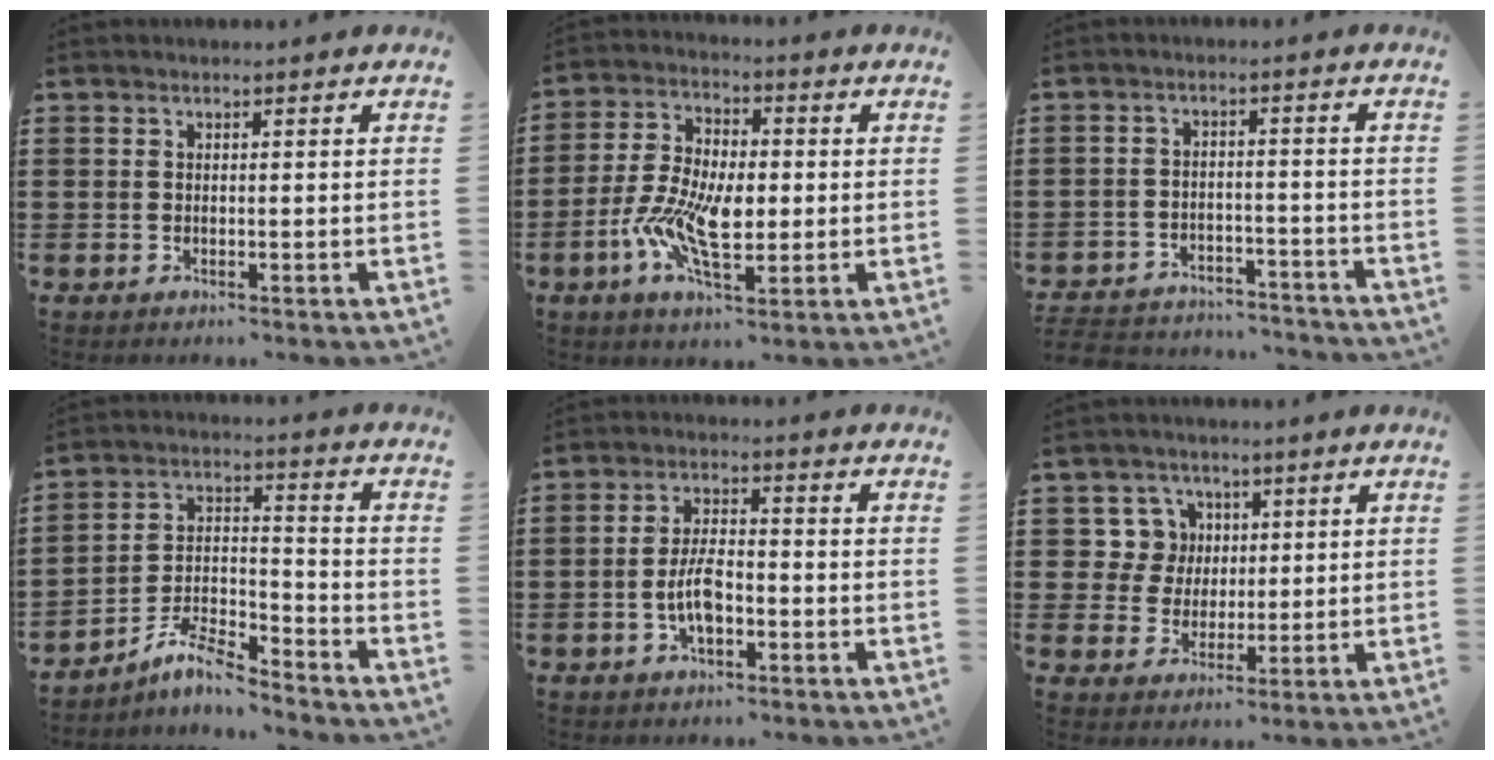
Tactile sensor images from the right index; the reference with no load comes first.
{"total": 9.8, "force": [-2.1, 5.0, 8.2], "torque": [-0.181, -0.001, -0.041]}
{"total": 4.3, "force": [-4.2, 0.6, 0.4], "torque": [-0.018, 0.001, -0.089]}
{"total": 7.7, "force": [-6.5, 1.7, 3.8], "torque": [-0.077, 0.003, -0.123]}
{"total": 5.7, "force": [-1.7, 2.5, 4.9], "torque": [-0.105, 0.002, -0.036]}
{"total": 6.4, "force": [1.9, 5.9, 1.3], "torque": [-0.049, 0.015, 0.035]}